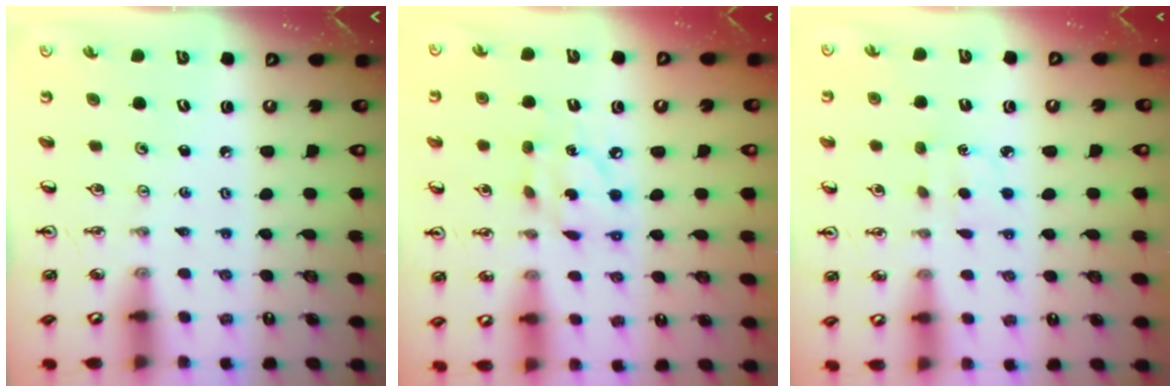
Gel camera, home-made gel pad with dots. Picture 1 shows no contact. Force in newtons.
{"total": 7.5, "press": 7.5, "slide": 0.4}
{"total": 3.7, "press": 3.6, "slide": 0.4}